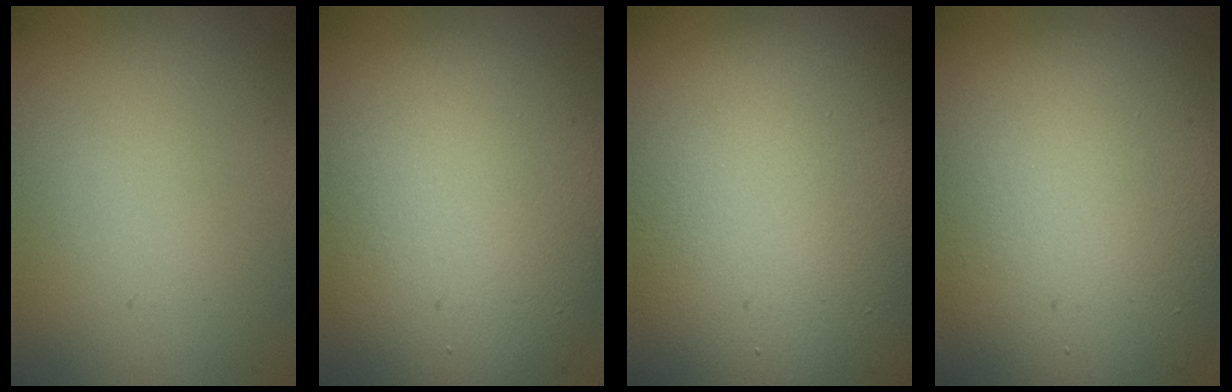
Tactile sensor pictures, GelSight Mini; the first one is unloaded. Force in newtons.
{"total": 11.3, "press": 11.3, "slide": 0.7}
{"total": 22.8, "press": 22.7, "slide": 1.1}
{"total": 12.6, "press": 12.6, "slide": 1.5}